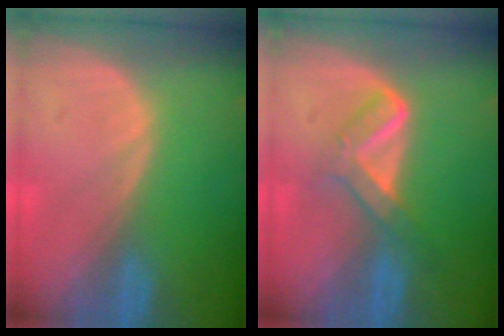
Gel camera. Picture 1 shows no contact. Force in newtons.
{"total": 5.2, "press": 4.9, "slide": 2.0}